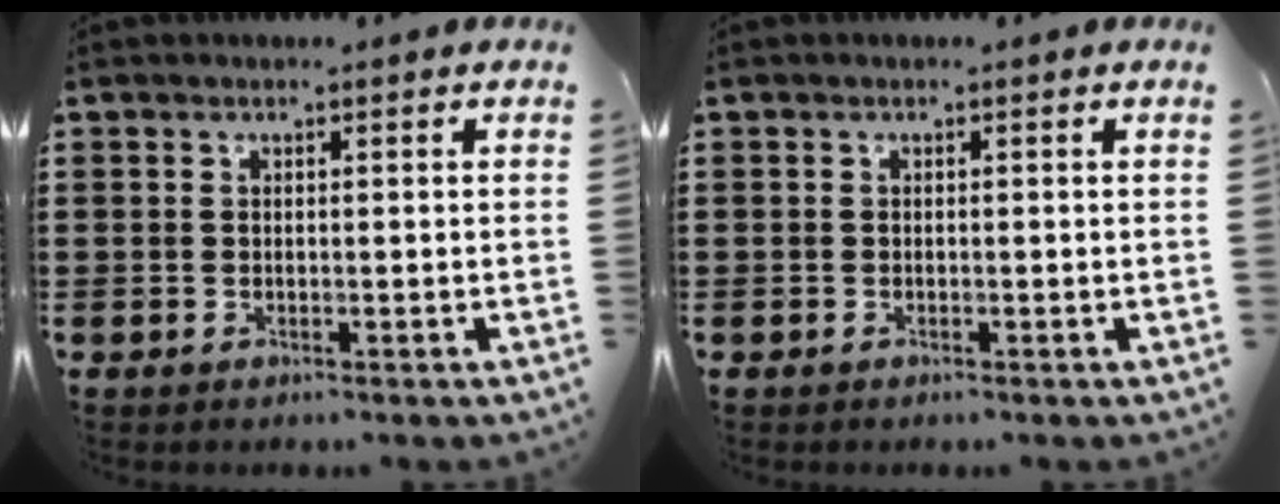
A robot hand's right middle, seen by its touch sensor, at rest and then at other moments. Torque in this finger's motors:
{"motor_torque": [-0.09, -0.13, 0.05, -0.01]}